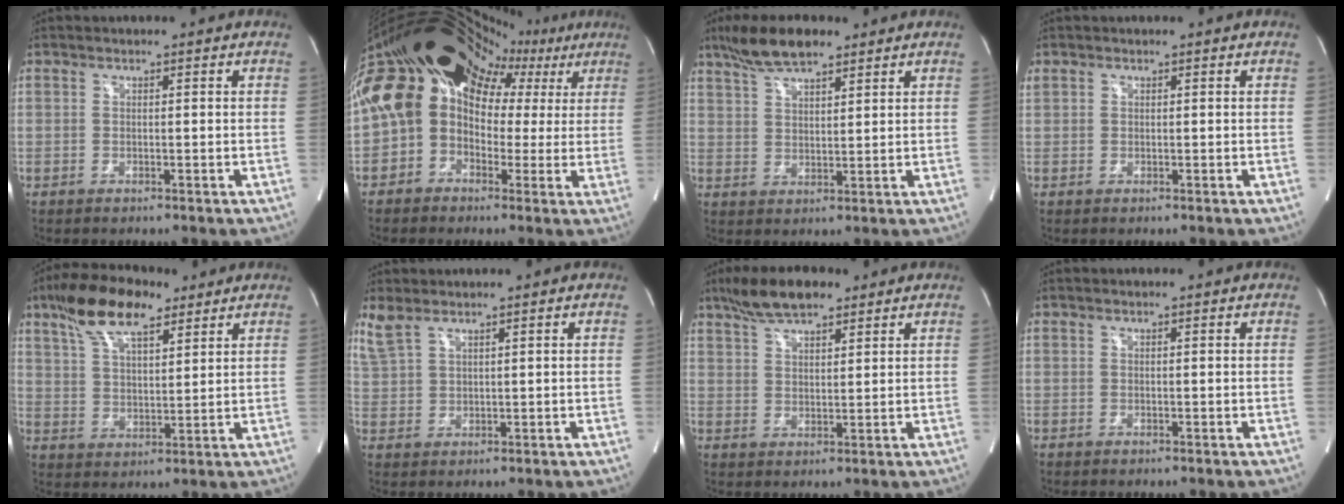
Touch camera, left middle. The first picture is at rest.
{"total": 21.2, "force": [6.6, 16.3, 11.8], "torque": [-0.250, 0.126, 0.098]}
{"total": 8.3, "force": [6.3, 2.3, 4.9], "torque": [-0.098, 0.014, 0.117]}
{"total": 1.4, "force": [0.5, 1.2, 0.4], "torque": [-0.014, 0.020, 0.014]}
{"total": 12.4, "force": [8.2, 4.2, 8.4], "torque": [-0.161, 0.024, 0.151]}
{"total": 4.1, "force": [3.4, 1.1, 1.9], "torque": [-0.060, 0.015, 0.083]}
{"total": 8.4, "force": [6.3, 2.7, 4.9], "torque": [-0.096, 0.016, 0.114]}
{"total": 0.0}